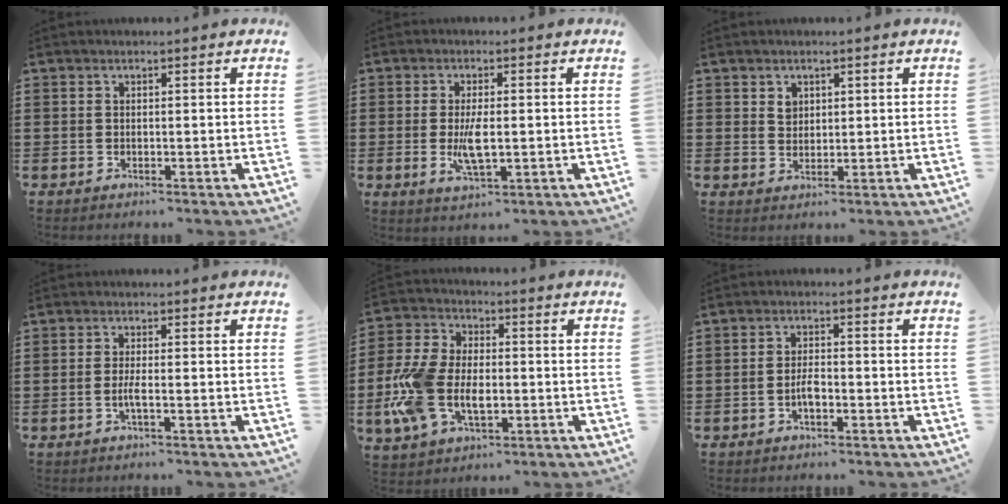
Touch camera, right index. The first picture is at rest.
{"total": 5.3, "force": [-0.4, 1.8, 4.9], "torque": [-0.107, -0.007, -0.014]}
{"total": 2.0, "force": [1.2, 1.5, 0.6], "torque": [-0.016, 0.006, 0.022]}
{"total": 2.4, "force": [-0.8, 0.3, 2.2], "torque": [-0.054, -0.006, -0.019]}
{"total": 10.2, "force": [-2.3, 6.3, 7.7], "torque": [-0.194, -0.003, -0.045]}
{"total": 2.7, "force": [-1.1, 1.2, 2.2], "torque": [-0.050, 0.002, -0.022]}